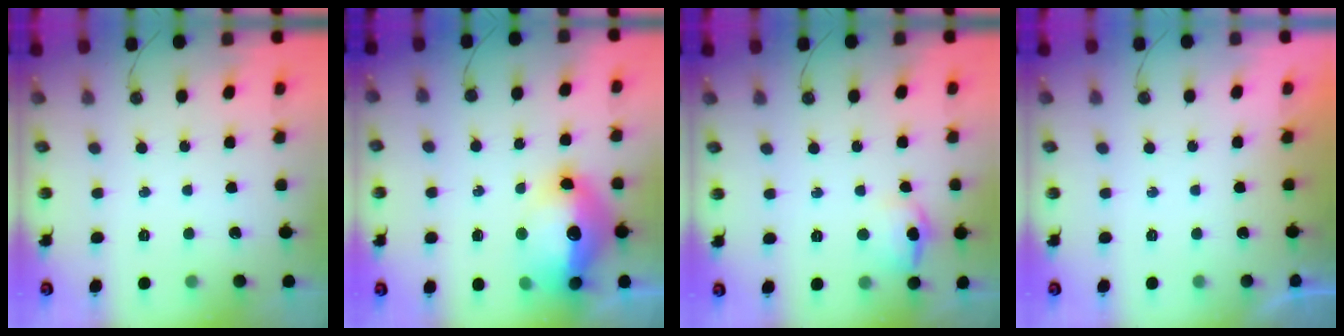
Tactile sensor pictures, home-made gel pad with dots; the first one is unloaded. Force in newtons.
{"total": 18.5, "press": 18.0, "slide": 4.0}
{"total": 8.7, "press": 8.6, "slide": 1.4}
{"total": 0.0}